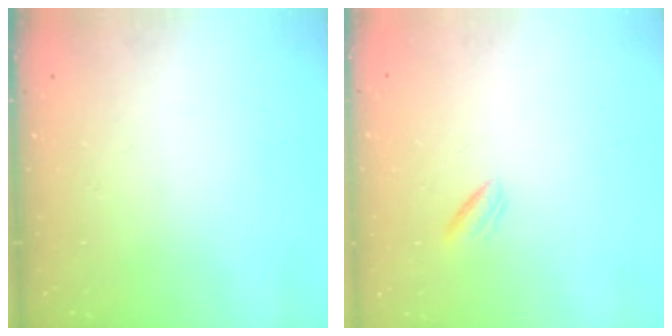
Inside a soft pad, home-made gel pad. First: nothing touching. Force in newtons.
{"total": 0.8, "press": 0.4, "slide": 0.7}